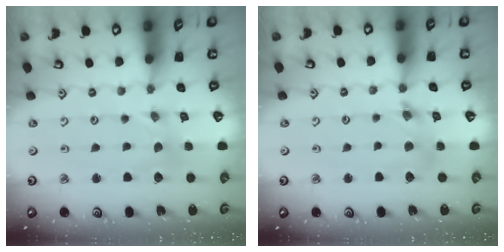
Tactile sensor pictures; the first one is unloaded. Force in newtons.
{"total": 6.6, "press": 6.6, "slide": 0.8}